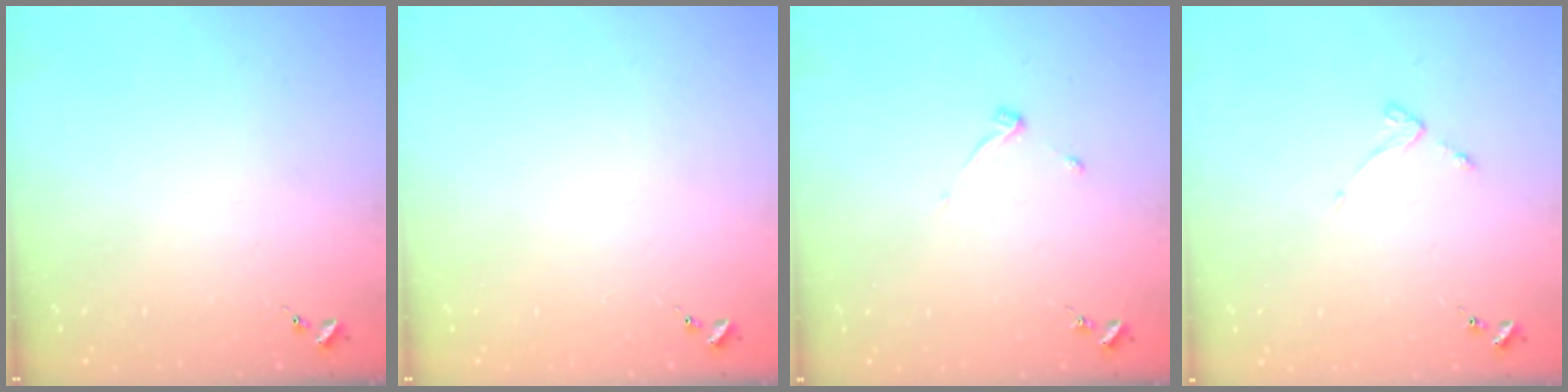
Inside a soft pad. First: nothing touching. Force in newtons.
{"total": 0.0}
{"total": 3.3, "press": 3.3, "slide": 0.4}
{"total": 2.6, "press": 2.6, "slide": 0.5}